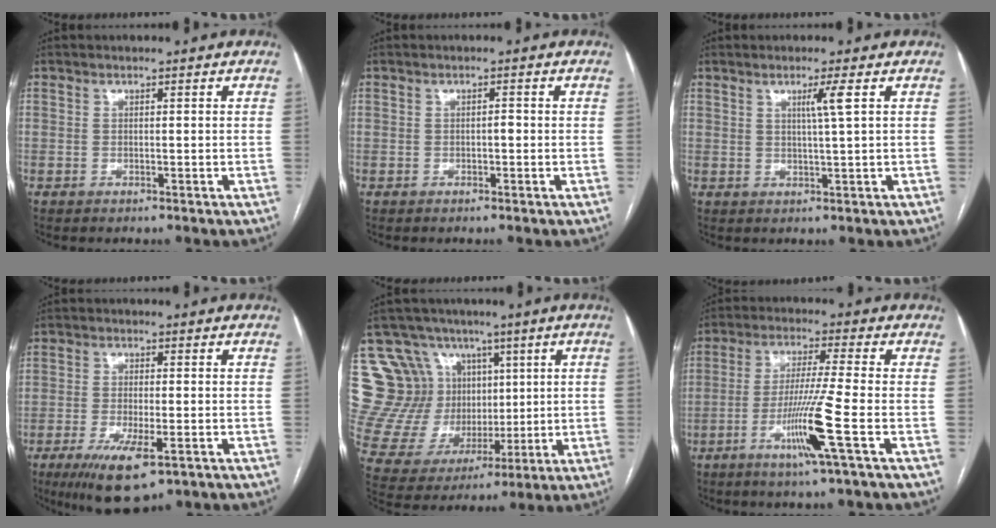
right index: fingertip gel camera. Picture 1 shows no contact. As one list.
[{"total": 0.9, "force": [-0.2, 0.3, 0.8], "torque": [-0.011, 0.002, -0.004]}, {"total": 2.7, "force": [0.9, -0.8, 2.4], "torque": [-0.044, -0.005, 0.019]}, {"total": 8.9, "force": [-4.6, 2.1, 7.3], "torque": [-0.129, -0.023, -0.069]}, {"total": 16.5, "force": [6.4, 14.1, 5.6], "torque": [-0.122, 0.066, 0.146]}, {"total": 9.7, "force": [-3.8, -2.0, 8.7], "torque": [-0.168, -0.021, -0.077]}]